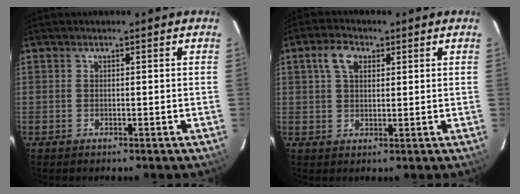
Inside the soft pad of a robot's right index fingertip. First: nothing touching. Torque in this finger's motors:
{"motor_torque": [0.09, -0.01, 0.12, 0.06]}